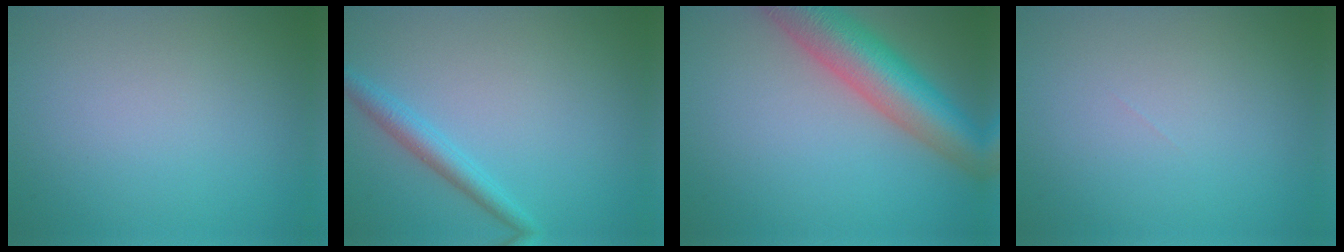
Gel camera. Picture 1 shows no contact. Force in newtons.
{"total": 2.3, "press": 2.3, "slide": 0.1}
{"total": 8.9, "press": 8.9, "slide": 0.4}
{"total": 0.0}